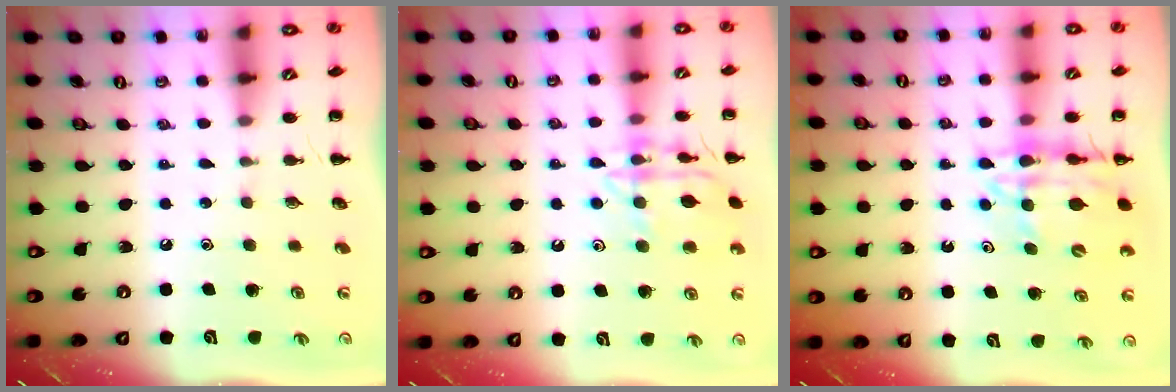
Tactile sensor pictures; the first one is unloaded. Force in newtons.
{"total": 14.5, "press": 14.4, "slide": 0.8}
{"total": 13.5, "press": 13.1, "slide": 3.4}